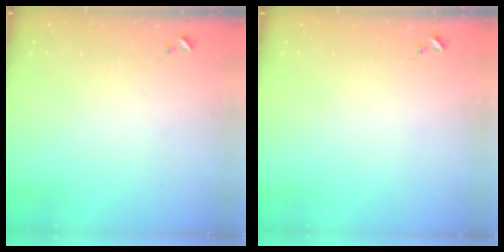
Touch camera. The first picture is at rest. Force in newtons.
{"total": 0.0}